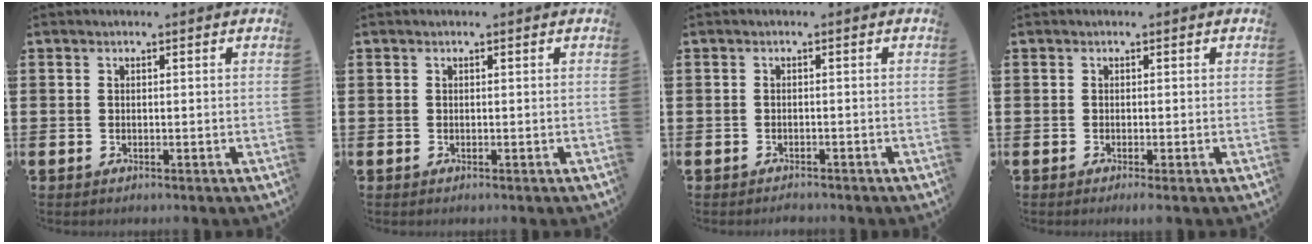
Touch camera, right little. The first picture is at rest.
{"total": 0.0}
{"total": 0.8, "force": [-0.8, 0.1, 0.0], "torque": [-0.004, 0.000, -0.018]}
{"total": 0.8, "force": [-0.3, 0.0, 0.7], "torque": [-0.012, -0.002, -0.005]}